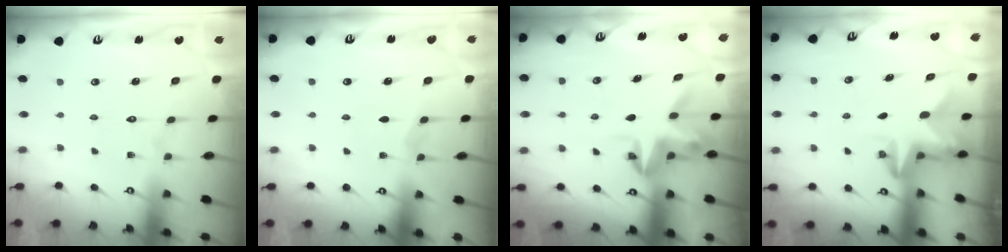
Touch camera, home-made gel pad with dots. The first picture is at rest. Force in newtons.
{"total": 2.3, "press": 2.3, "slide": 0.4}
{"total": 4.9, "press": 4.9, "slide": 0.2}
{"total": 2.7, "press": 2.6, "slide": 0.5}